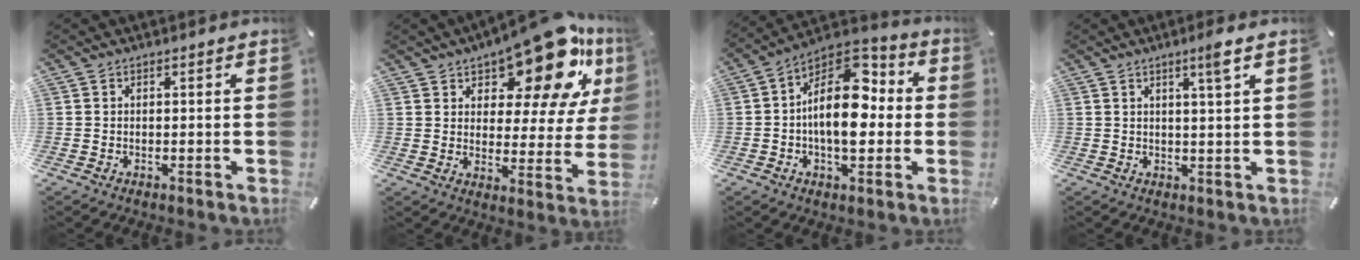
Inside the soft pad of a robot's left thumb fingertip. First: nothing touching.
{"total": 19.6, "force": [14.3, 7.7, 11.0], "torque": [-0.160, -0.103, 0.238]}
{"total": 16.5, "force": [0.6, 9.5, 13.5], "torque": [-0.228, -0.019, 0.006]}
{"total": 4.2, "force": [2.4, -0.3, 3.4], "torque": [-0.063, -0.007, 0.037]}